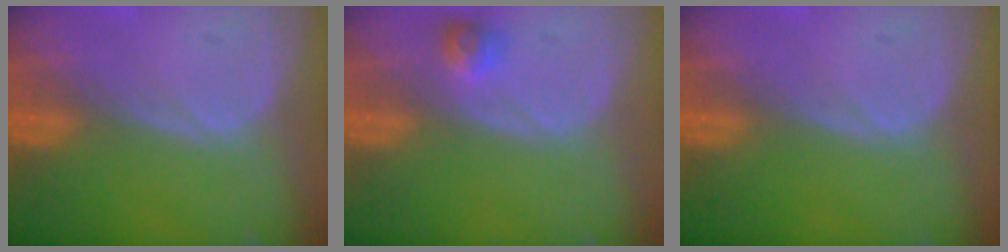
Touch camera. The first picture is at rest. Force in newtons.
{"total": 2.2, "press": 2.2, "slide": 0.2}
{"total": 0.0}